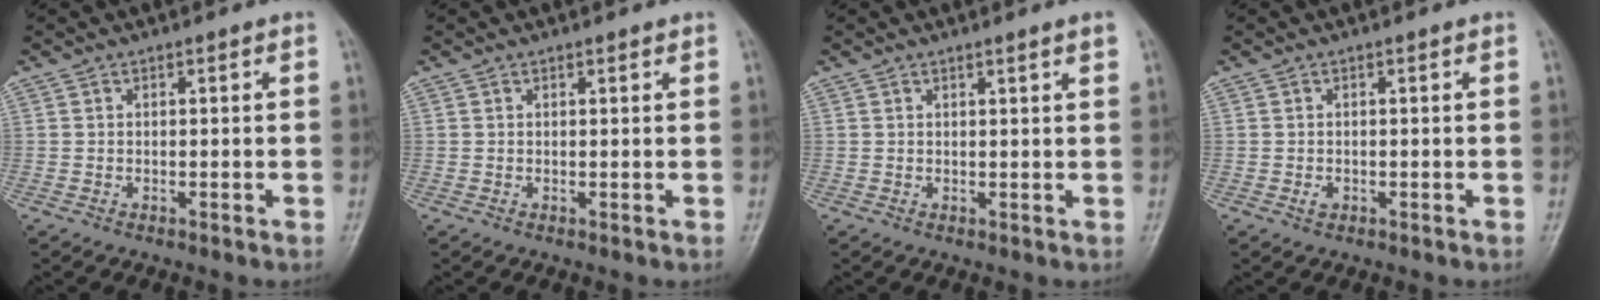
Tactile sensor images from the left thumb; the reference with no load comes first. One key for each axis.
{"total": 0.8, "fx": 0.6, "fy": 0.2, "fz": 0.4, "tx": -0.007, "ty": -0.002, "tz": 0.008}
{"total": 2.1, "fx": 1.4, "fy": -0.1, "fz": 1.5, "tx": -0.020, "ty": -0.004, "tz": 0.020}
{"total": 0.9, "fx": -0.2, "fy": 0.7, "fz": 0.6, "tx": -0.007, "ty": 0.000, "tz": -0.002}